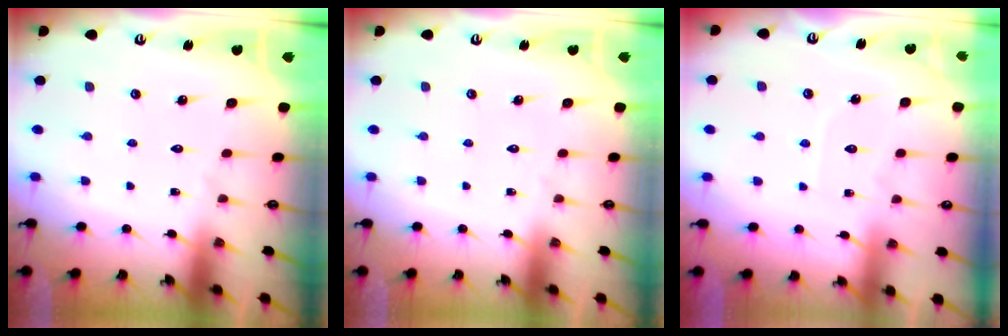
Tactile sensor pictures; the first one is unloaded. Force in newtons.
{"total": 0.0}
{"total": 3.8, "press": 3.8, "slide": 0.4}